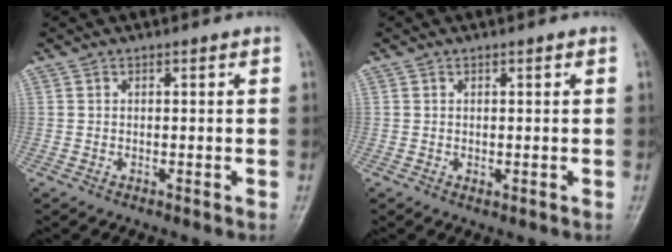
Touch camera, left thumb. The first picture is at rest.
{"total": 0.9, "force": [0.2, 0.4, 0.8], "torque": [-0.010, -0.002, 0.007]}